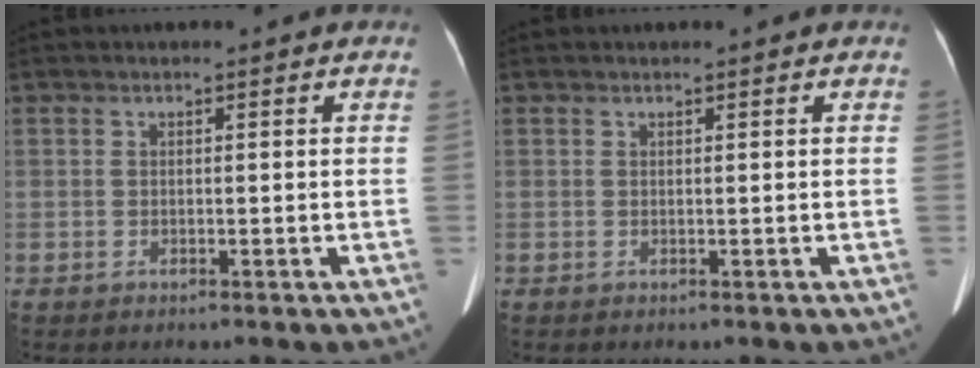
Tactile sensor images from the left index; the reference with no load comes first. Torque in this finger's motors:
{"motor_torque": [0.06, 0.07, 0.02, 0.01]}